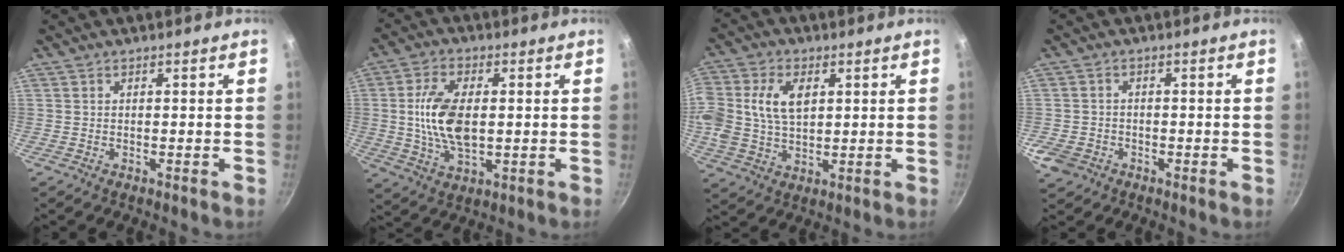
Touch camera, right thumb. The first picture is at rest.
{"total": 12.0, "force": [0.7, 6.3, 10.2], "torque": [-0.199, -0.003, 0.018]}
{"total": 13.0, "force": [3.0, 8.5, 9.4], "torque": [-0.201, 0.001, 0.060]}
{"total": 4.2, "force": [-2.1, 3.4, 1.4], "torque": [-0.027, 0.009, -0.032]}